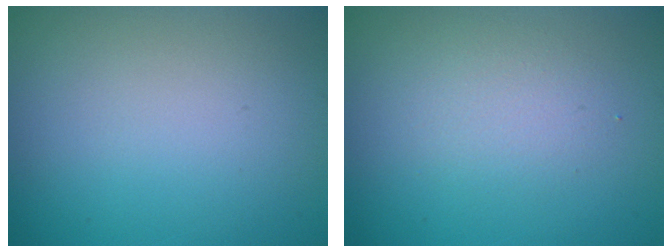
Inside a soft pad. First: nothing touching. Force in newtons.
{"total": 2.0, "press": 2.0, "slide": 0.2}